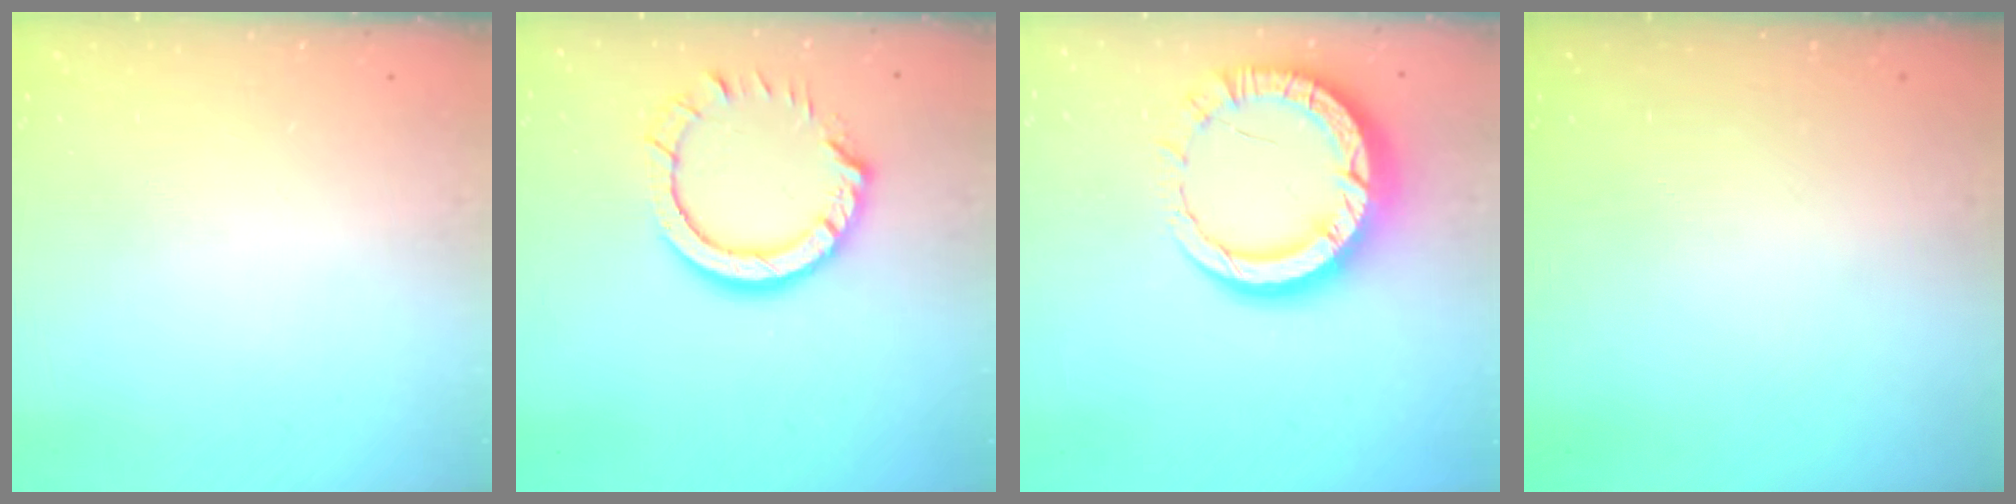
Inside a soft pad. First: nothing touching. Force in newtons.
{"total": 10.8, "press": 10.8, "slide": 1.2}
{"total": 13.4, "press": 13.3, "slide": 1.4}
{"total": 0.0}